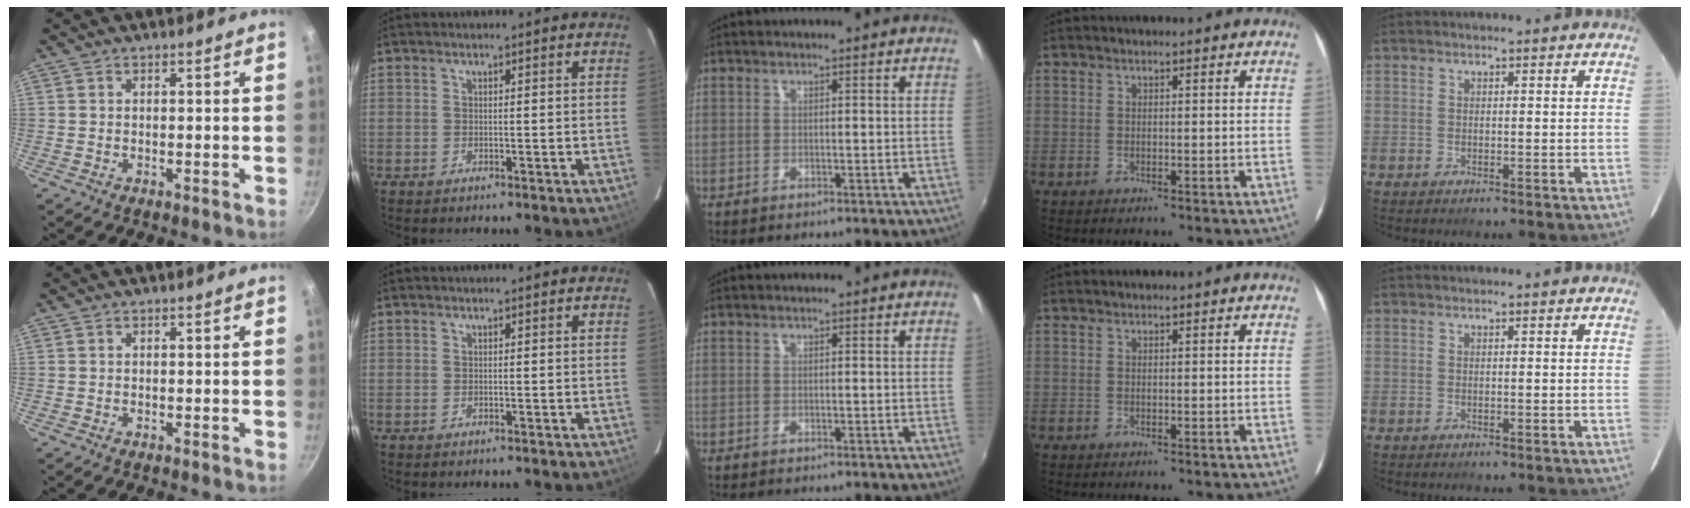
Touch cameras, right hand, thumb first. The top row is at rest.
{}